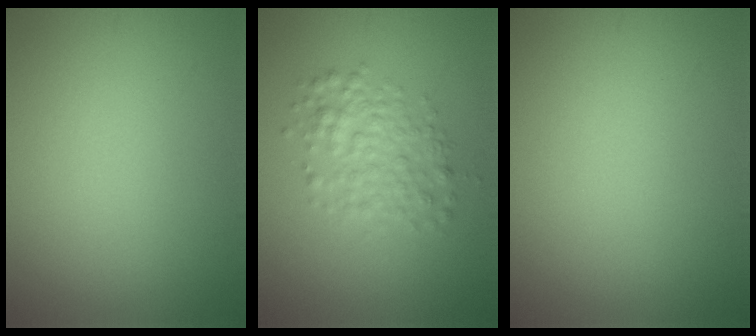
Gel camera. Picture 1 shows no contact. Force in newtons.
{"total": 3.4, "press": 3.4, "slide": 0.1}
{"total": 0.0}